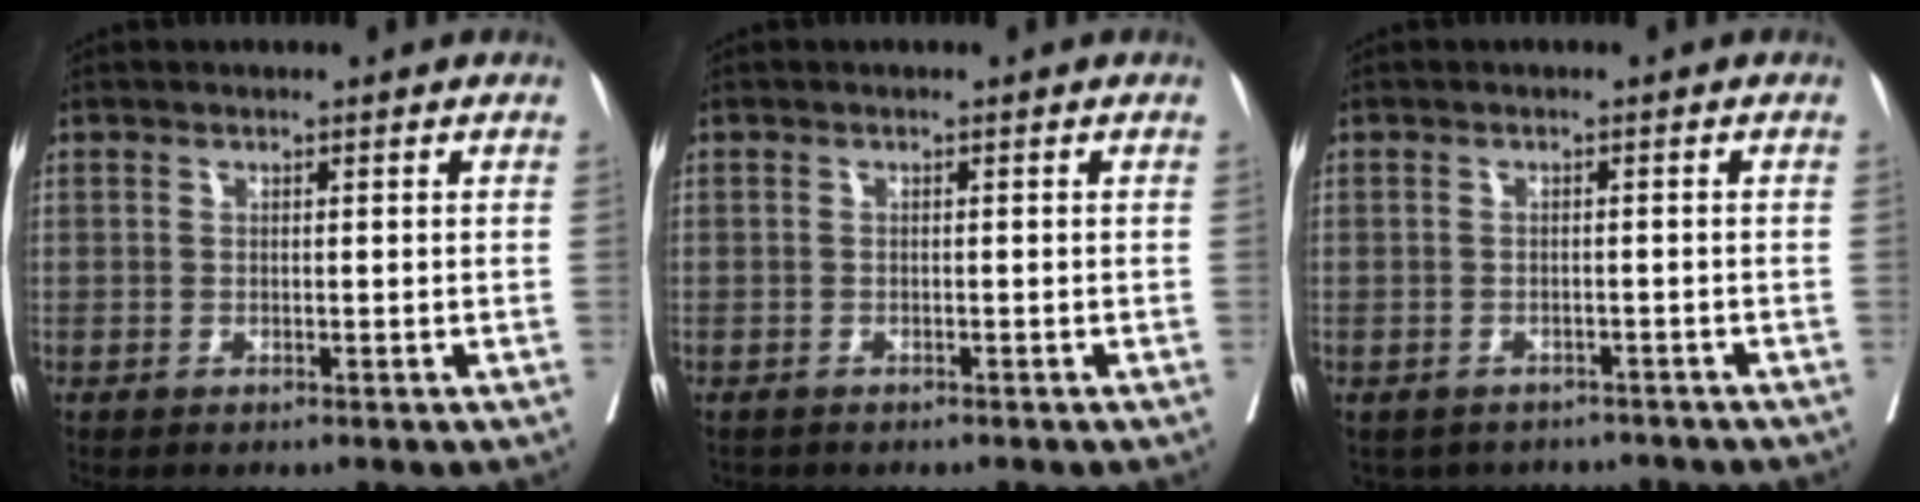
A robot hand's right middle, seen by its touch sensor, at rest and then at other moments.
{"total": 1.3, "force": [-1.1, 0.6, 0.2], "torque": [-0.012, -0.002, -0.018]}
{"total": 6.9, "force": [-6.2, 3.0, 0.7], "torque": [0.001, 0.012, -0.071]}